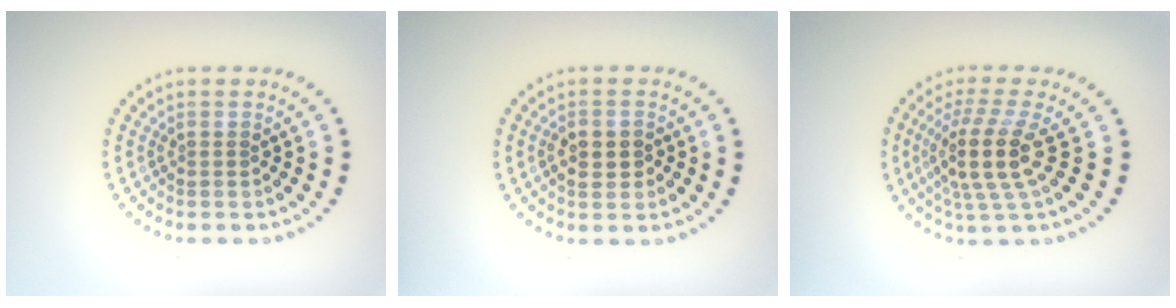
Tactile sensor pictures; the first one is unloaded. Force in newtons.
{"total": 2.4, "press": 2.4, "slide": 0.2}
{"total": 4.6, "press": 3.5, "slide": 3.0}